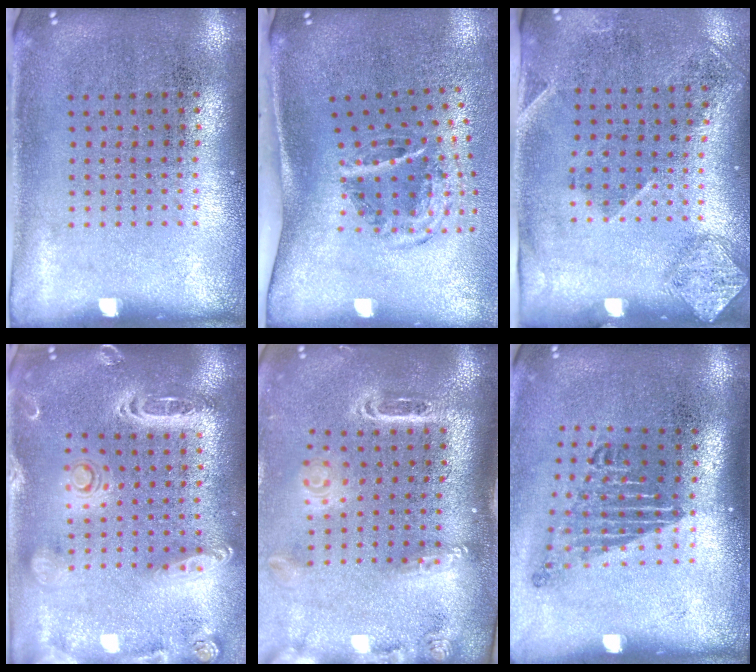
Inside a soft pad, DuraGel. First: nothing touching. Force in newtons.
{"total": 2.0, "press": 1.2, "slide": 1.6}
{"total": 1.7, "press": 1.1, "slide": 1.3}
{"total": 2.5, "press": 2.2, "slide": 1.1}
{"total": 2.6, "press": 1.9, "slide": 1.8}
{"total": 1.7, "press": 1.2, "slide": 1.3}